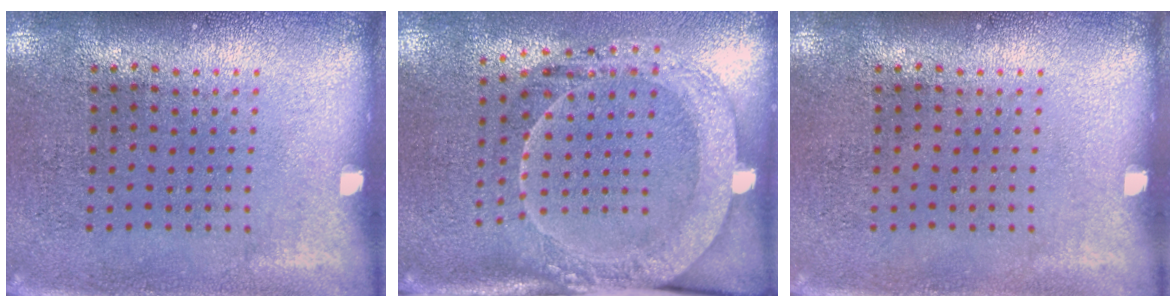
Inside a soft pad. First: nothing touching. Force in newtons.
{"total": 2.0, "press": 2.0, "slide": 0.3}
{"total": 0.0}